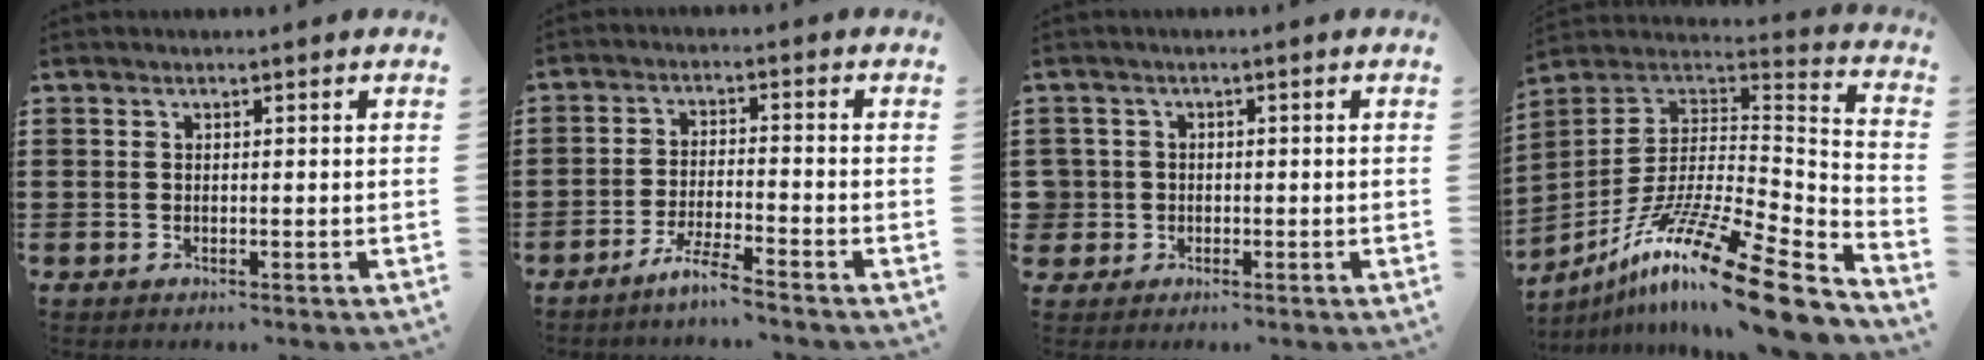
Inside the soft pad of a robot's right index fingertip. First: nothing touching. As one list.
[{"total": 4.4, "force": [-3.9, -0.5, 1.9], "torque": [-0.048, -0.009, -0.078]}, {"total": 2.3, "force": [-0.4, 2.2, 0.2], "torque": [-0.023, 0.003, -0.015]}, {"total": 17.9, "force": [-12.2, 2.3, 12.9], "torque": [-0.234, 0.024, -0.218]}]